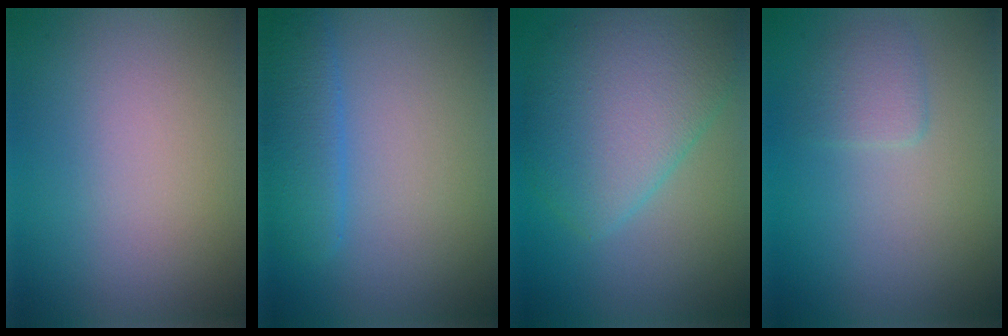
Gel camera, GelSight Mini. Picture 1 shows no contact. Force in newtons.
{"total": 2.8, "press": 2.8, "slide": 0.1}
{"total": 6.5, "press": 6.5, "slide": 0.2}
{"total": 1.4, "press": 1.4, "slide": 0.1}